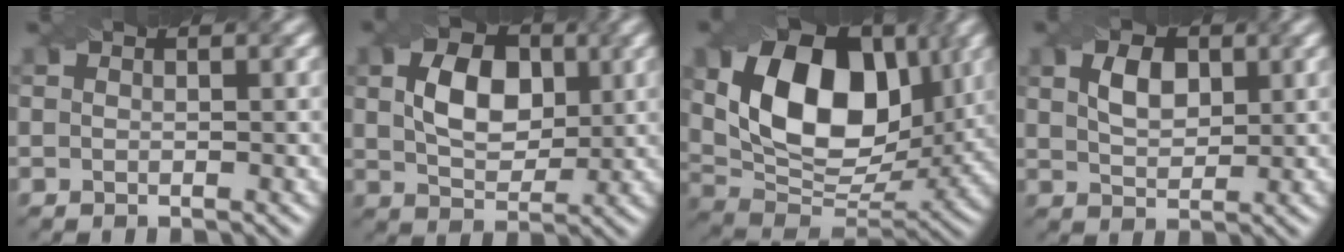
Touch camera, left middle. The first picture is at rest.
{"total": 5.8, "force": [1.3, 3.8, 4.2], "torque": [-0.079, 0.003, 0.019]}
{"total": 13.3, "force": [3.4, 8.6, 9.5], "torque": [-0.160, 0.002, 0.055]}
{"total": 3.2, "force": [1.2, 1.9, 2.3], "torque": [-0.050, 0.004, 0.025]}